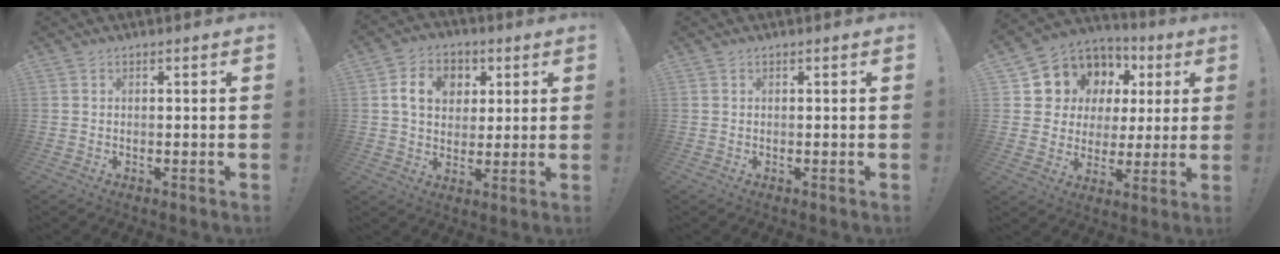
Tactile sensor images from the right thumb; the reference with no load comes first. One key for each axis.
{"total": 11.1, "fx": 3.4, "fy": 8.9, "fz": 5.7, "tx": -0.081, "ty": 0.000, "tz": 0.065}
{"total": 0.0}
{"total": 9.8, "fx": 4.8, "fy": 8.2, "fz": 2.3, "tx": -0.038, "ty": -0.048, "tz": 0.104}